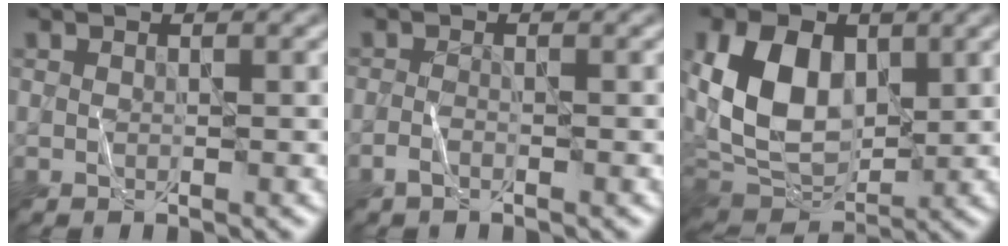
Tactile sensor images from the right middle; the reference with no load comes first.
{"total": 1.1, "force": [-0.7, 0.4, 0.7], "torque": [-0.016, 0.003, -0.015]}
{"total": 9.2, "force": [1.7, 6.2, 6.6], "torque": [-0.147, -0.003, 0.027]}